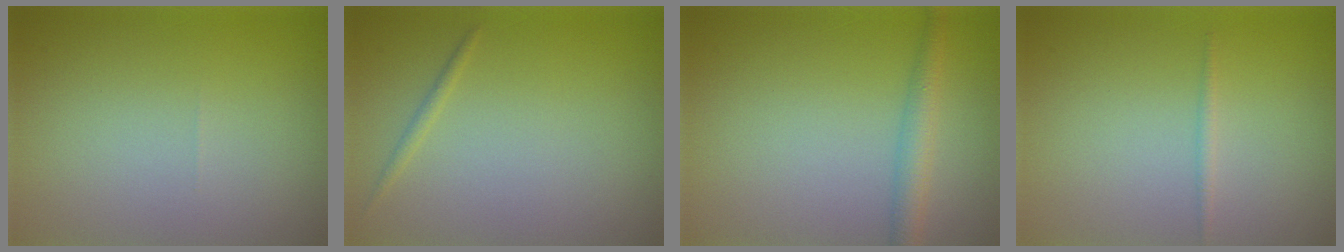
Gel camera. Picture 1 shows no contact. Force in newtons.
{"total": 0.7, "press": 0.7, "slide": 0.0}
{"total": 2.5, "press": 2.5, "slide": 0.1}
{"total": 0.7, "press": 0.7, "slide": 0.0}